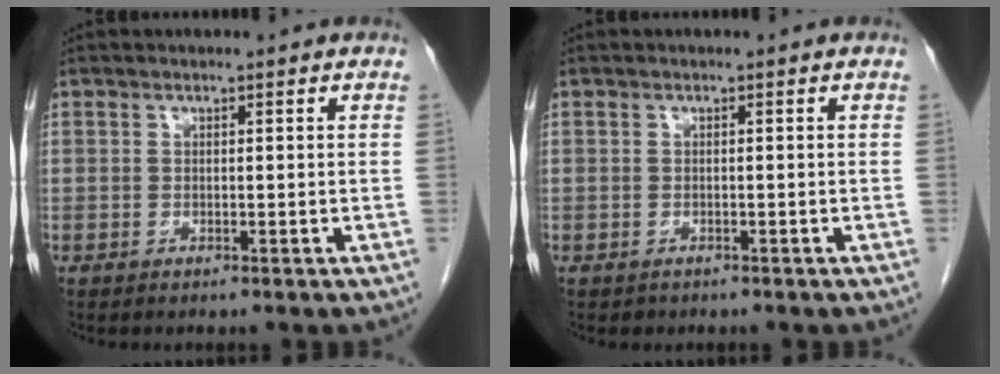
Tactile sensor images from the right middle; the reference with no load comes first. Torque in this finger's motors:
{"motor_torque": [-0.18, 0.16, -0.05, -0.01]}